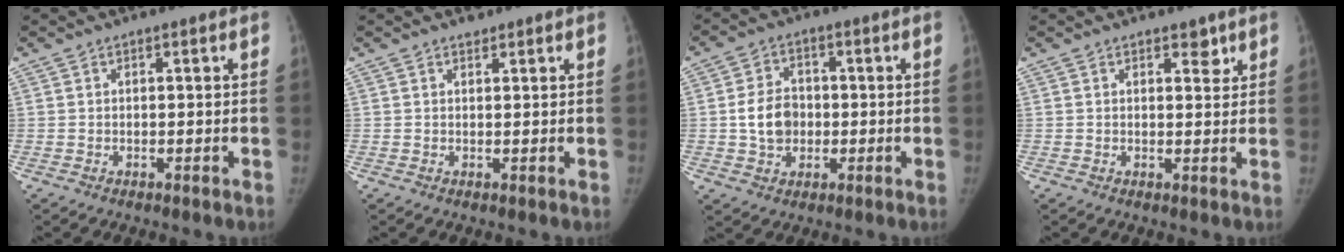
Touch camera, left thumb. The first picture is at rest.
{"total": 1.2, "force": [1.0, 0.6, 0.1], "torque": [0.008, -0.006, 0.012]}
{"total": 7.3, "force": [-0.5, 5.9, 4.3], "torque": [-0.053, 0.009, -0.011]}
{"total": 2.3, "force": [1.6, 1.3, 1.0], "torque": [0.008, -0.009, 0.022]}